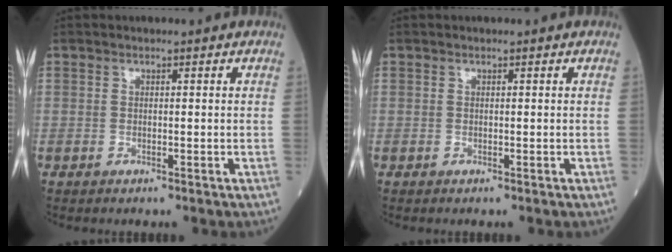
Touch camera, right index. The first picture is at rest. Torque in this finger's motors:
{"motor_torque": [0.00, 0.00, 0.00, 0.01]}